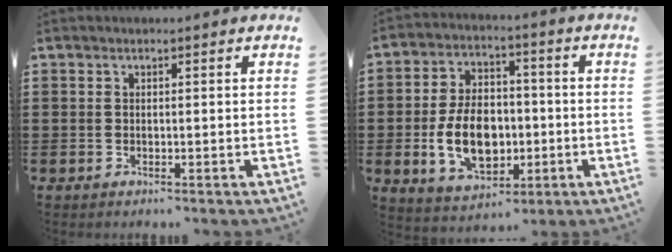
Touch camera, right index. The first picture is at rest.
{"total": 10.6, "force": [-1.7, 7.2, 7.6], "torque": [-0.146, 0.002, -0.034]}